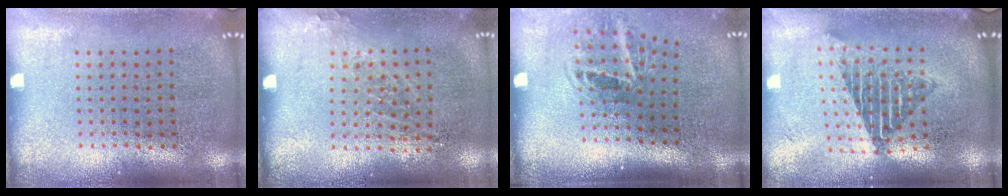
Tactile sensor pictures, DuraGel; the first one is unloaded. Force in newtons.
{"total": 1.0, "press": 0.8, "slide": 0.6}
{"total": 2.0, "press": 1.2, "slide": 1.5}
{"total": 1.7, "press": 1.3, "slide": 1.0}